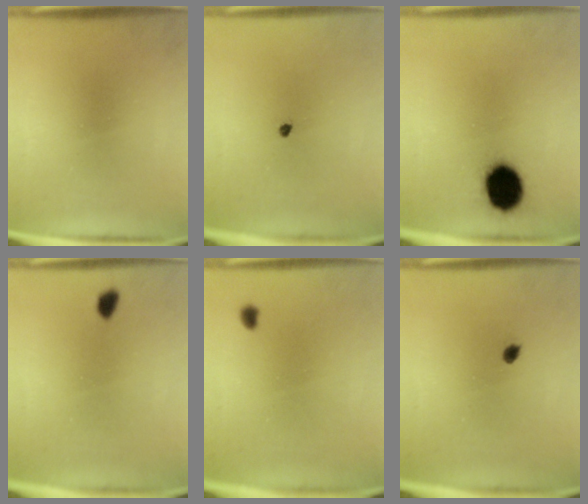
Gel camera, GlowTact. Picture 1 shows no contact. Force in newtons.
{"total": 0.7}
{"total": 11.5}
{"total": 1.7}
{"total": 1.0}
{"total": 1.1}